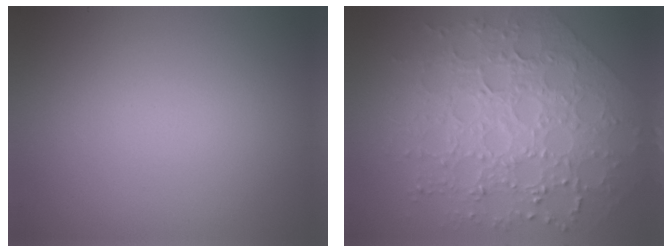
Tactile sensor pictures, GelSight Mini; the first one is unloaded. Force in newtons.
{"total": 8.8, "press": 6.3, "slide": 6.1}